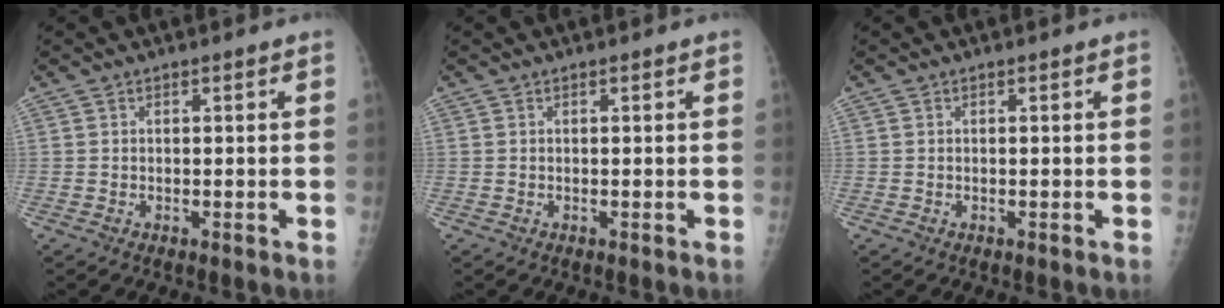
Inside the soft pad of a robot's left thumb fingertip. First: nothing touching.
{"total": 0.0}
{"total": 0.0}